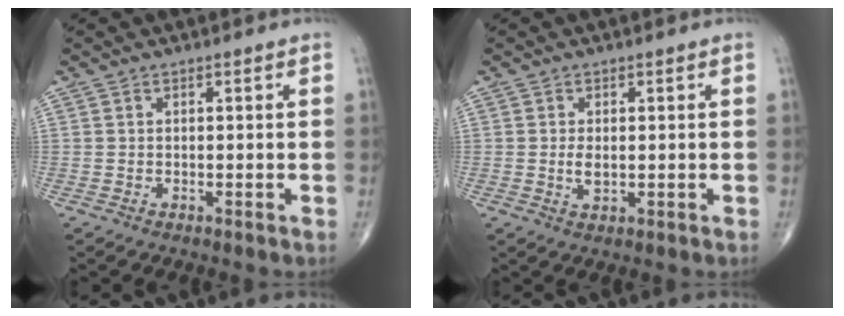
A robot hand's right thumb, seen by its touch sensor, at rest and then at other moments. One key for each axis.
{"total": 2.3, "fx": 0.0, "fy": 1.2, "fz": 2.0, "tx": -0.039, "ty": -0.005, "tz": 0.001}